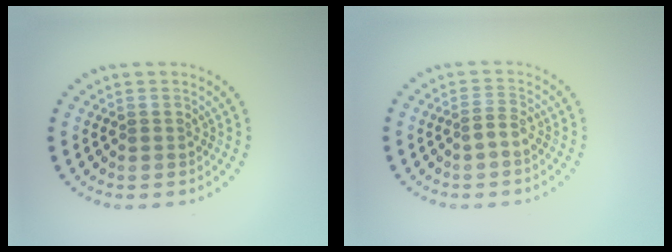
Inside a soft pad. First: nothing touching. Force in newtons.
{"total": 1.0, "press": 0.7, "slide": 0.7}